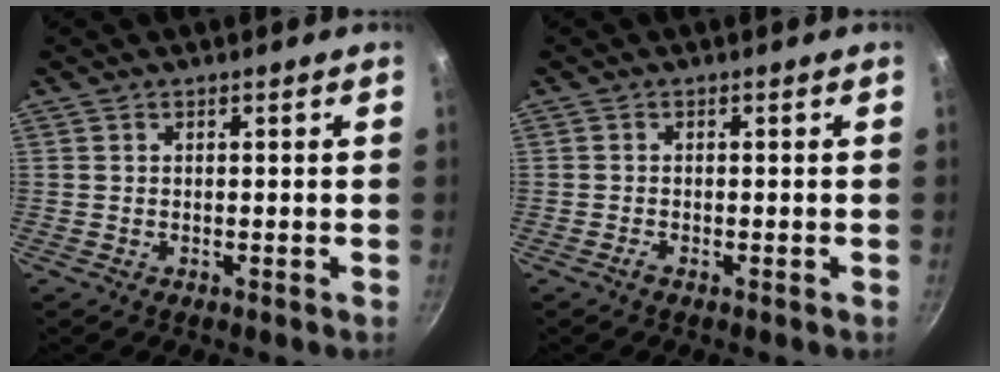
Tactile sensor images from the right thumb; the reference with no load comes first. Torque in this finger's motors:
{"motor_torque": [0.02, 0.31, 0.35, -0.32, 0.05]}